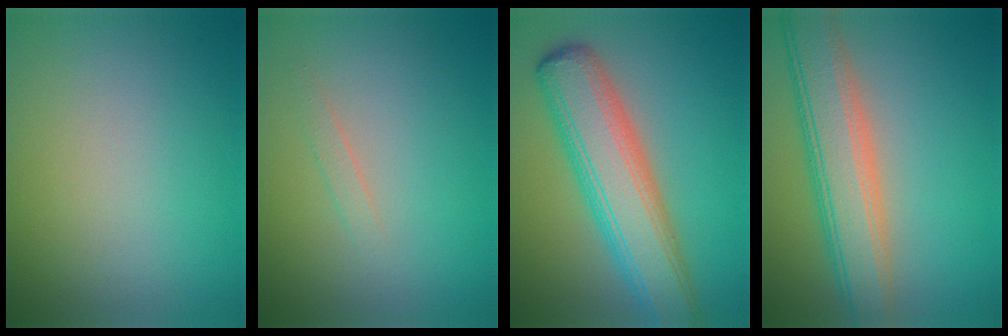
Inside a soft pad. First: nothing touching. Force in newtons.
{"total": 0.9, "press": 0.9, "slide": 0.1}
{"total": 8.3, "press": 8.3, "slide": 0.3}
{"total": 6.9, "press": 6.9, "slide": 0.2}